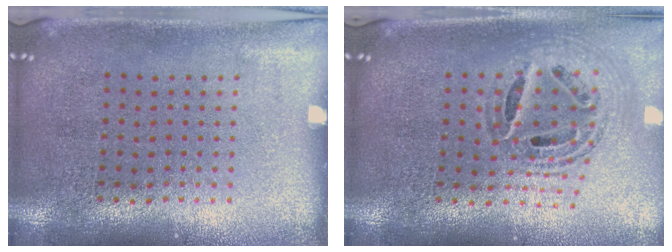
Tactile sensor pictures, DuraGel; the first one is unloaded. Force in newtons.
{"total": 1.2, "press": 1.1, "slide": 0.4}